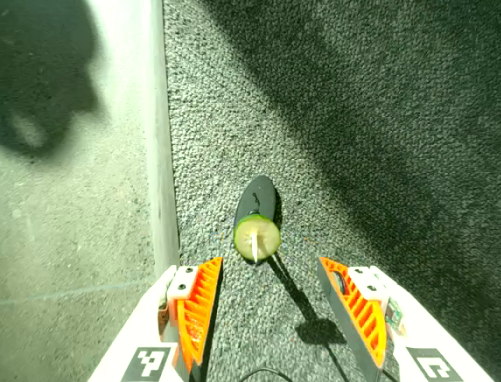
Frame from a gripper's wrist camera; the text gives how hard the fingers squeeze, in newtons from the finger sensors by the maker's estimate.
{"total": 0.0}